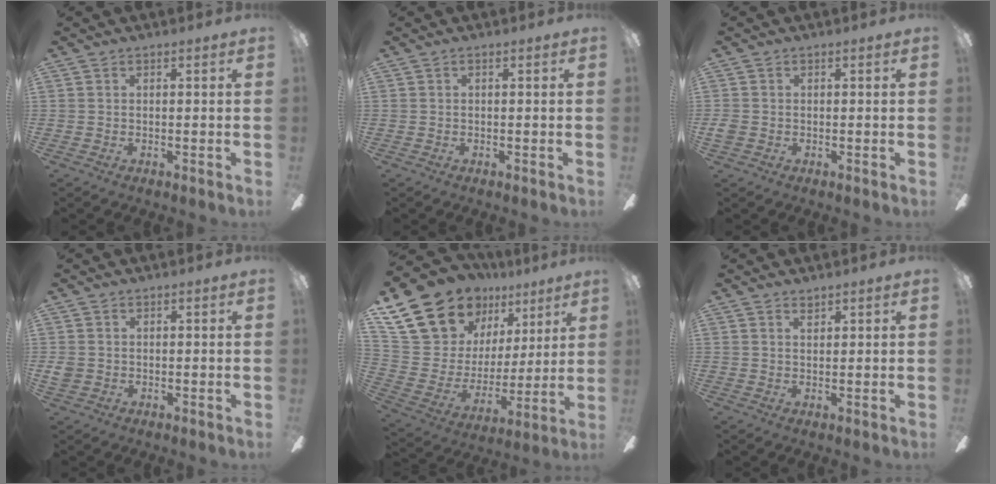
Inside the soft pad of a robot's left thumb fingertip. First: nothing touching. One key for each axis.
{"total": 0.0}
{"total": 1.9, "fx": -0.3, "fy": 1.7, "fz": 0.8, "tx": -0.013, "ty": 0.005, "tz": -0.005}
{"total": 2.3, "fx": 0.4, "fy": 2.1, "fz": 0.7, "tx": -0.014, "ty": 0.004, "tz": 0.008}
{"total": 21.6, "fx": 15.6, "fy": 12.5, "fz": 8.2, "tx": -0.174, "ty": -0.105, "tz": 0.305}
{"total": 1.5, "fx": 1.4, "fy": 0.5, "fz": 0.3, "tx": -0.006, "ty": 0.000, "tz": 0.026}